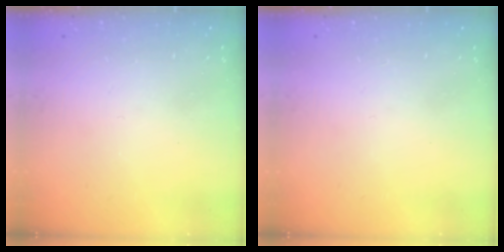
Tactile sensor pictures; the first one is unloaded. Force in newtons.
{"total": 0.0}